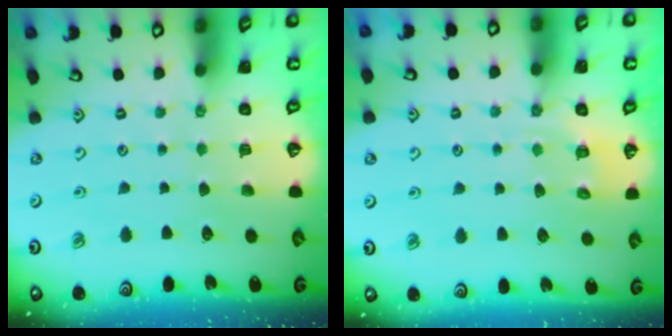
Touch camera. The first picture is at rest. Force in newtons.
{"total": 6.6, "press": 6.5, "slide": 1.3}